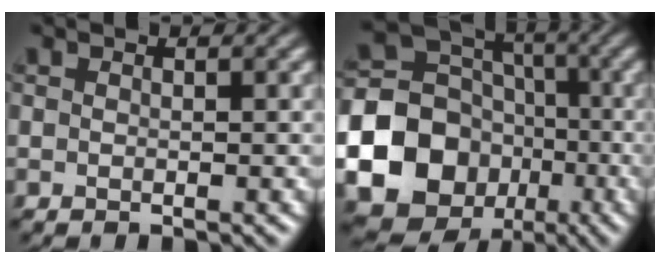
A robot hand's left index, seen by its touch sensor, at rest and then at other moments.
{"total": 24.0, "force": [-8.2, 22.0, 5.1], "torque": [-0.166, -0.051, -0.143]}